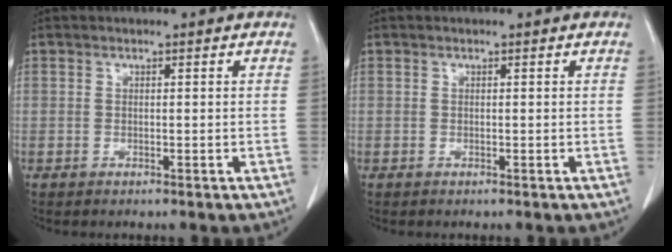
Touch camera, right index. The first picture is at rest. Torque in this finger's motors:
{"motor_torque": [-0.05, 0.00, 0.03, 0.01]}